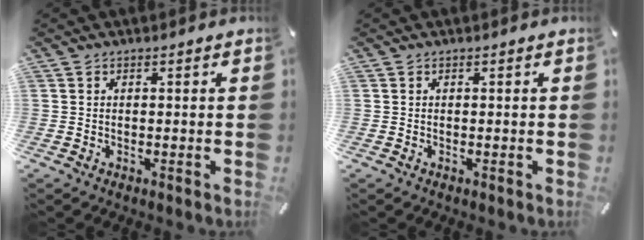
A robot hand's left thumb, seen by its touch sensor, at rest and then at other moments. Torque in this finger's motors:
{"motor_torque": [-0.23, -0.20, 0.02, 0.00, -0.01]}